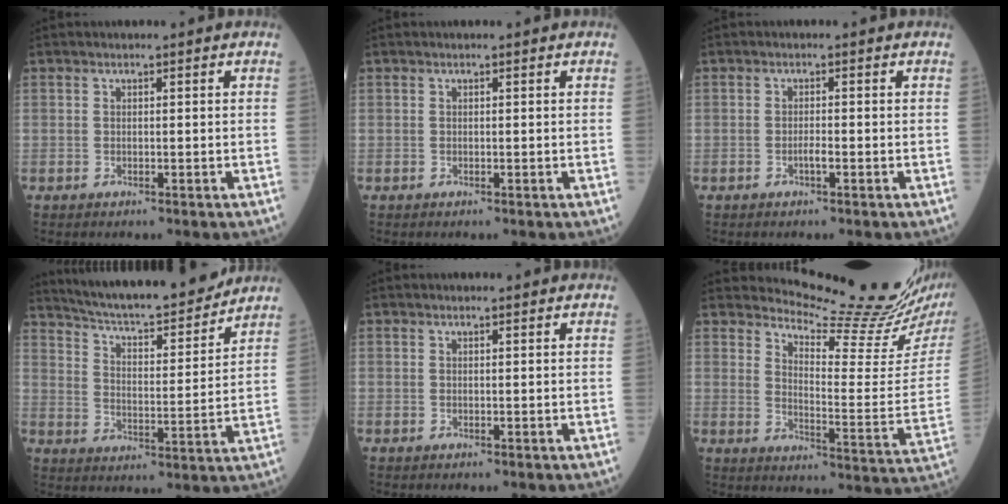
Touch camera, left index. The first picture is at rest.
{"total": 0.0}
{"total": 1.1, "force": [-0.5, 0.1, 1.0], "torque": [-0.021, 0.001, -0.010]}
{"total": 18.5, "force": [16.9, 2.0, 7.4], "torque": [-0.122, -0.004, 0.254]}
{"total": 0.8, "force": [0.7, 0.1, 0.2], "torque": [-0.012, 0.004, 0.010]}
{"total": 15.6, "force": [15.1, -2.0, 3.3], "torque": [-0.056, -0.116, 0.194]}